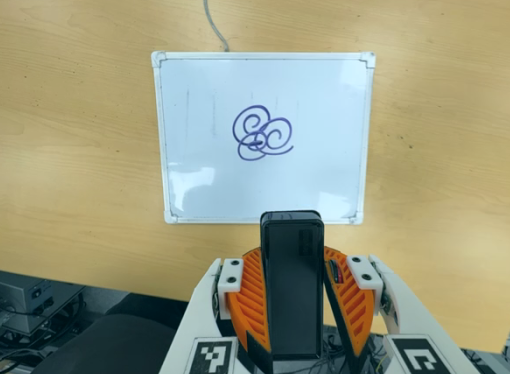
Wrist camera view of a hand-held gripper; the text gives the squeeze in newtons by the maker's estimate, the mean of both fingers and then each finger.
{"total": 6.6, "left": 5.4, "right": 7.7}